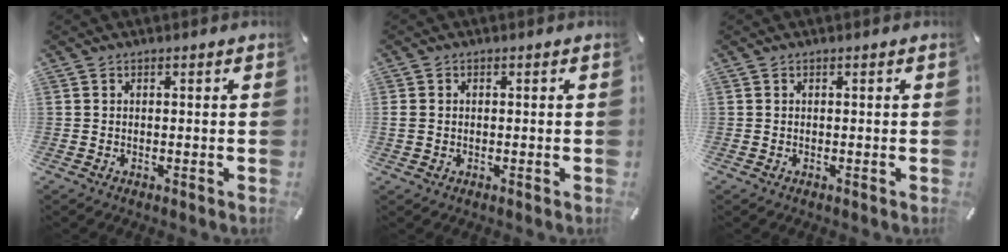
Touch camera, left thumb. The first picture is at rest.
{"total": 1.3, "force": [-0.1, 1.0, 0.9], "torque": [-0.017, 0.003, -0.002]}
{"total": 0.0}